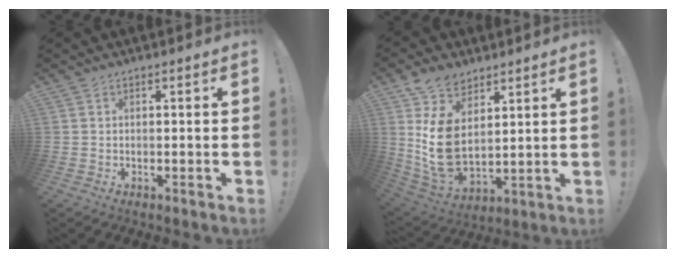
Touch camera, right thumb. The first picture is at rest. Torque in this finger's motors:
{"motor_torque": [2.17, 2.42, 0.37, 0.06, 0.22]}